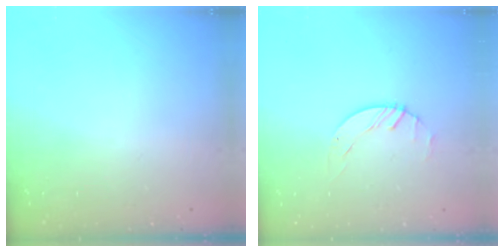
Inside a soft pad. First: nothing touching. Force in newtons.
{"total": 0.6, "press": 0.6, "slide": 0.1}